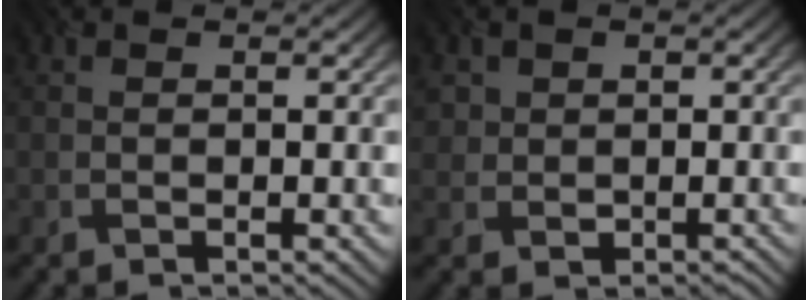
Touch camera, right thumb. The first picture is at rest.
{"total": 2.7, "force": [0.4, 2.7, 0.5], "torque": [-0.011, -0.002, 0.009]}